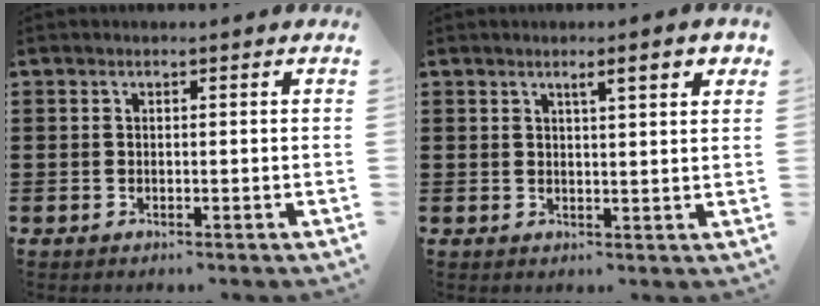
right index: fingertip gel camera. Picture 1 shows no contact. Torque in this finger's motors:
{"motor_torque": [0.30, 0.00, 0.12, 0.02]}